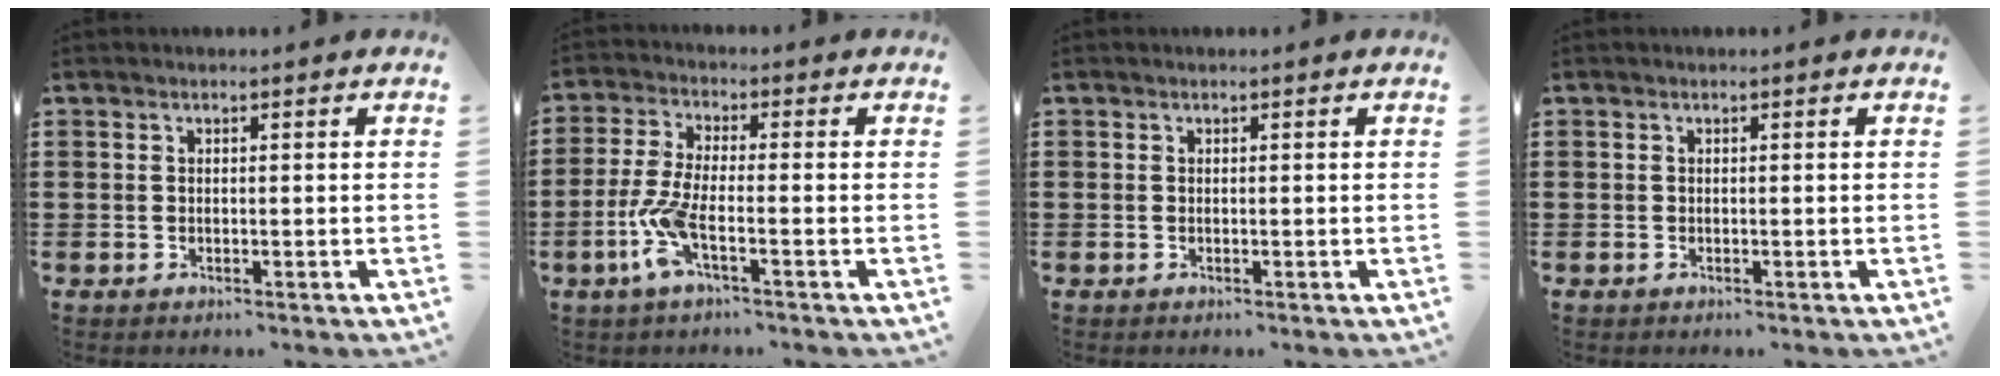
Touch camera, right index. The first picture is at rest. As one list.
[{"total": 6.1, "force": [-2.7, 1.2, 5.3], "torque": [-0.141, -0.019, -0.060]}, {"total": 0.0}, {"total": 0.0}]